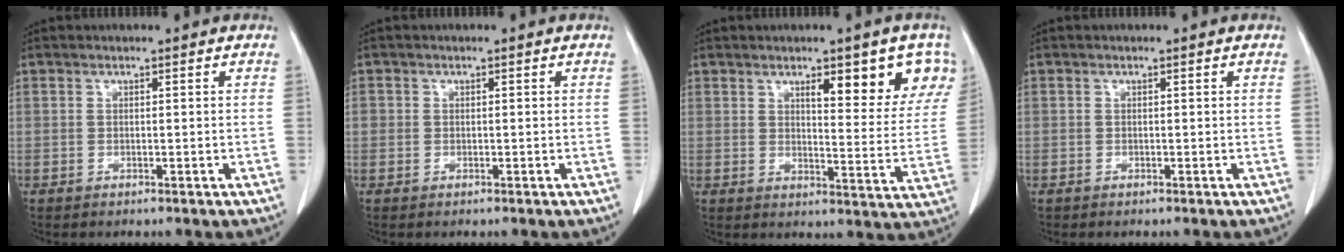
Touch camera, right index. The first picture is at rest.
{"total": 1.7, "force": [0.1, 1.6, 0.4], "torque": [0.004, 0.004, 0.001]}
{"total": 11.0, "force": [6.3, 2.7, 8.6], "torque": [-0.094, -0.006, 0.080]}
{"total": 0.0}